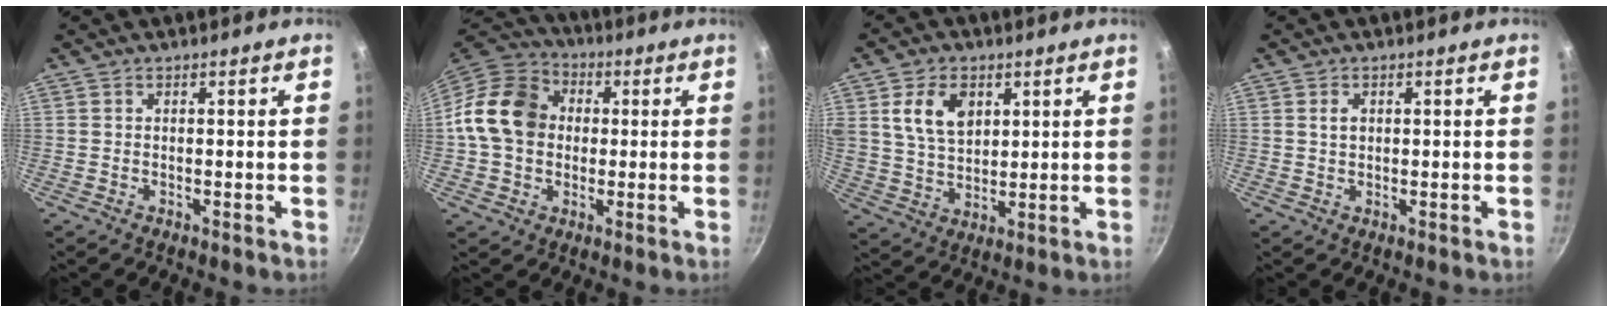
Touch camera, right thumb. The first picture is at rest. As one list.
[{"total": 15.3, "force": [1.0, 12.5, 8.8], "torque": [-0.133, 0.028, 0.001]}, {"total": 10.1, "force": [3.6, 6.9, 6.4], "torque": [-0.100, -0.016, 0.072]}, {"total": 2.0, "force": [0.5, 1.5, 1.3], "torque": [-0.017, 0.001, 0.008]}]